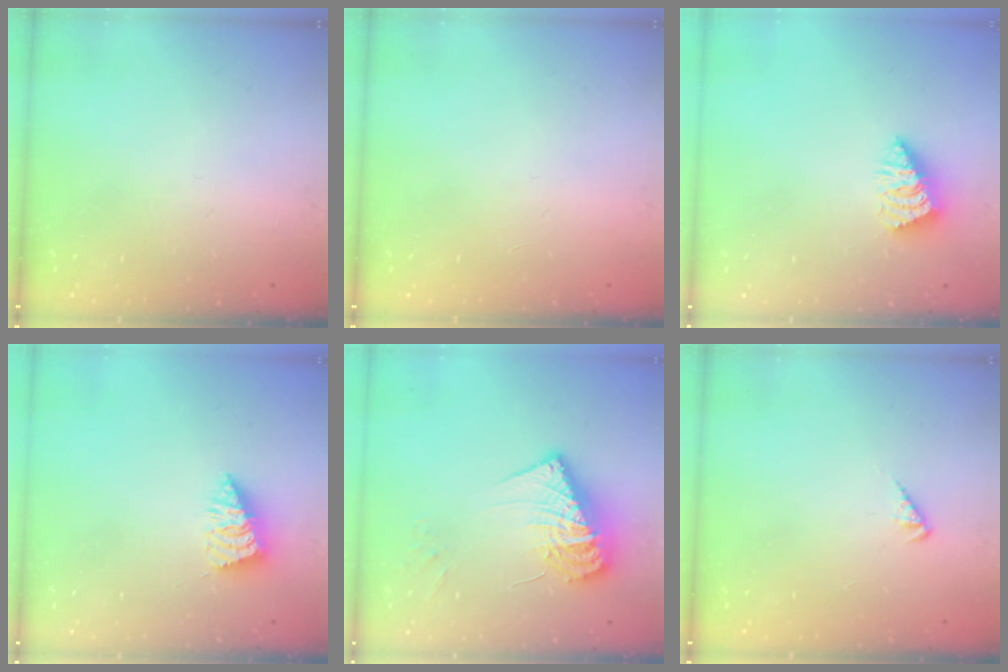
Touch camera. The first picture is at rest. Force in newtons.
{"total": 0.0}
{"total": 1.9, "press": 1.9, "slide": 0.4}
{"total": 2.1, "press": 2.1, "slide": 0.1}
{"total": 14.9, "press": 14.9, "slide": 1.4}
{"total": 2.1, "press": 2.0, "slide": 0.5}